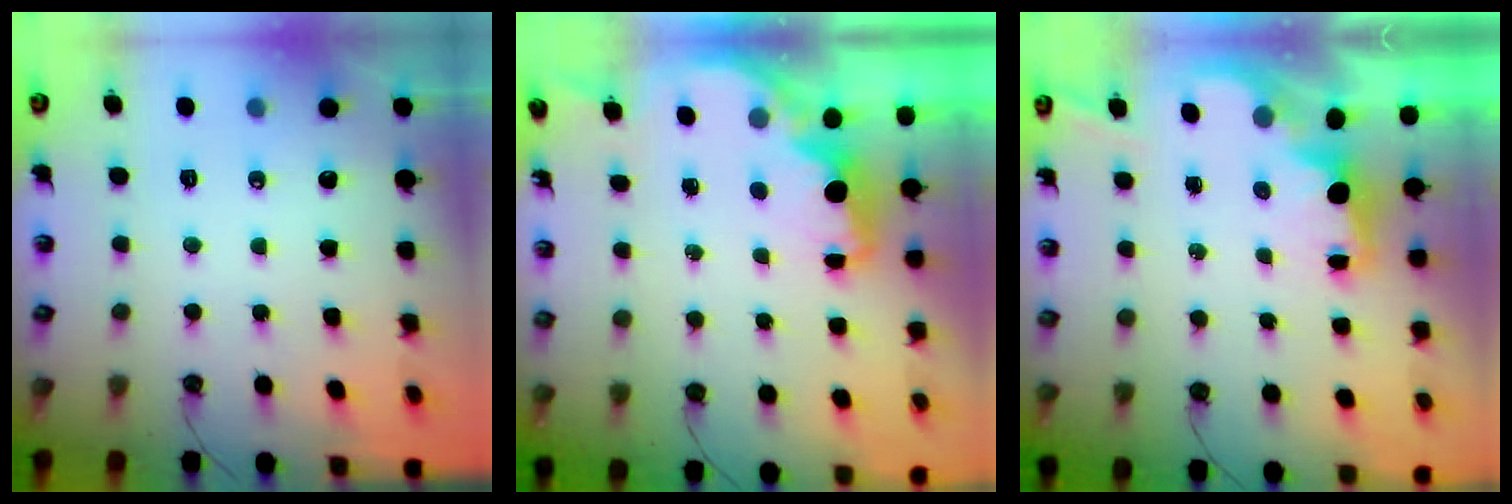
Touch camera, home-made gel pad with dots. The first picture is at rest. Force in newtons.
{"total": 2.6, "press": 2.5, "slide": 0.8}
{"total": 1.7, "press": 1.6, "slide": 0.7}